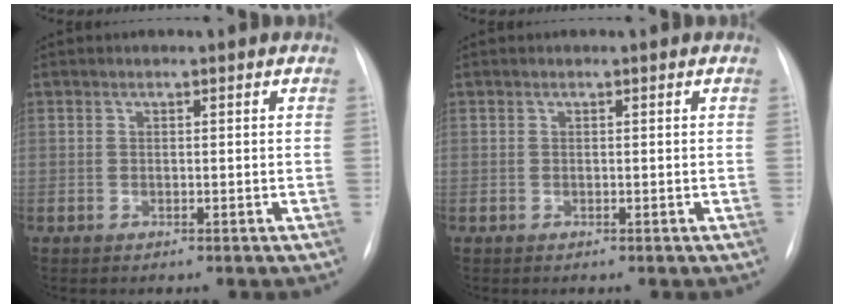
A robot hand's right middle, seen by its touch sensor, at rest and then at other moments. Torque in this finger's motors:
{"motor_torque": [0.00, 0.00, 0.00, 0.00]}